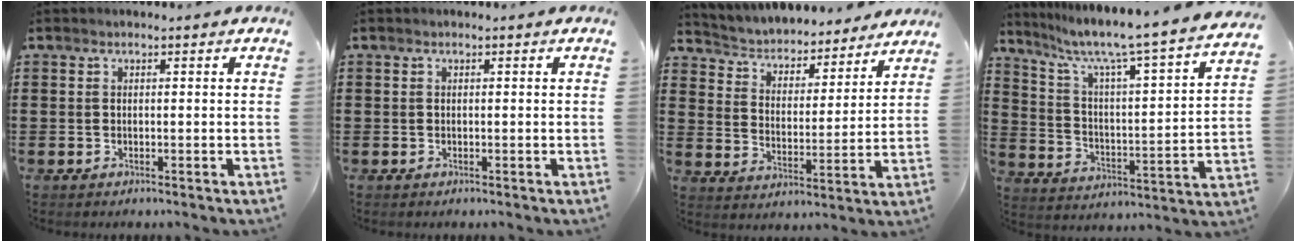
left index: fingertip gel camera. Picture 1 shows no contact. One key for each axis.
{"total": 0.0}
{"total": 4.0, "fx": 4.0, "fy": 0.7, "fz": 0.1, "tx": -0.028, "ty": -0.034, "tz": 0.061}
{"total": 6.0, "fx": 5.0, "fy": -0.2, "fz": 3.3, "tx": -0.089, "ty": -0.052, "tz": 0.073}